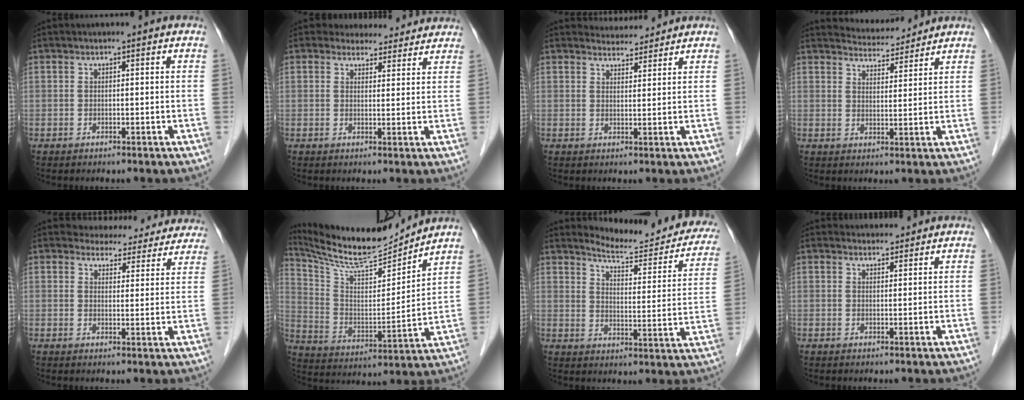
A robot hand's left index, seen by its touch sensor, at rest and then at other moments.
{"total": 6.5, "force": [6.0, 2.5, 0.4], "torque": [0.005, 0.008, 0.062]}
{"total": 3.4, "force": [3.3, 0.6, -0.2], "torque": [-0.005, 0.007, 0.055]}
{"total": 5.7, "force": [5.6, 0.9, 0.4], "torque": [-0.014, 0.011, 0.087]}
{"total": 13.2, "force": [12.4, 4.2, 1.4], "torque": [0.014, -0.012, 0.126]}
{"total": 15.8, "force": [15.1, 0.6, 4.9], "torque": [-0.106, -0.010, 0.266]}
{"total": 17.3, "force": [16.1, 2.8, 5.8], "torque": [-0.064, -0.063, 0.188]}
{"total": 2.1, "force": [2.0, 0.4, -0.2], "torque": [-0.004, 0.008, 0.033]}